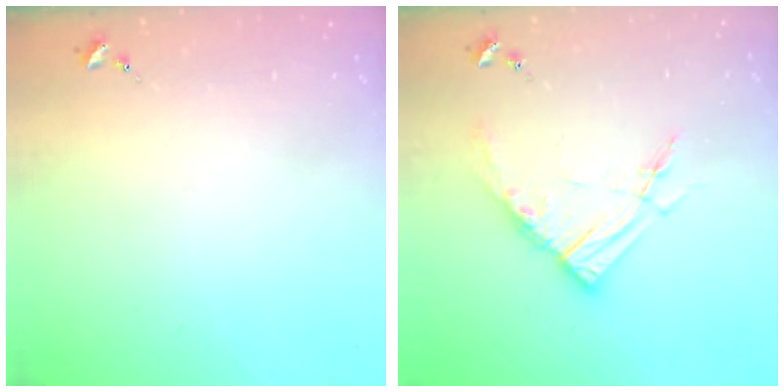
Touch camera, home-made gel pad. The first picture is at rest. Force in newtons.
{"total": 12.1, "press": 12.0, "slide": 1.2}